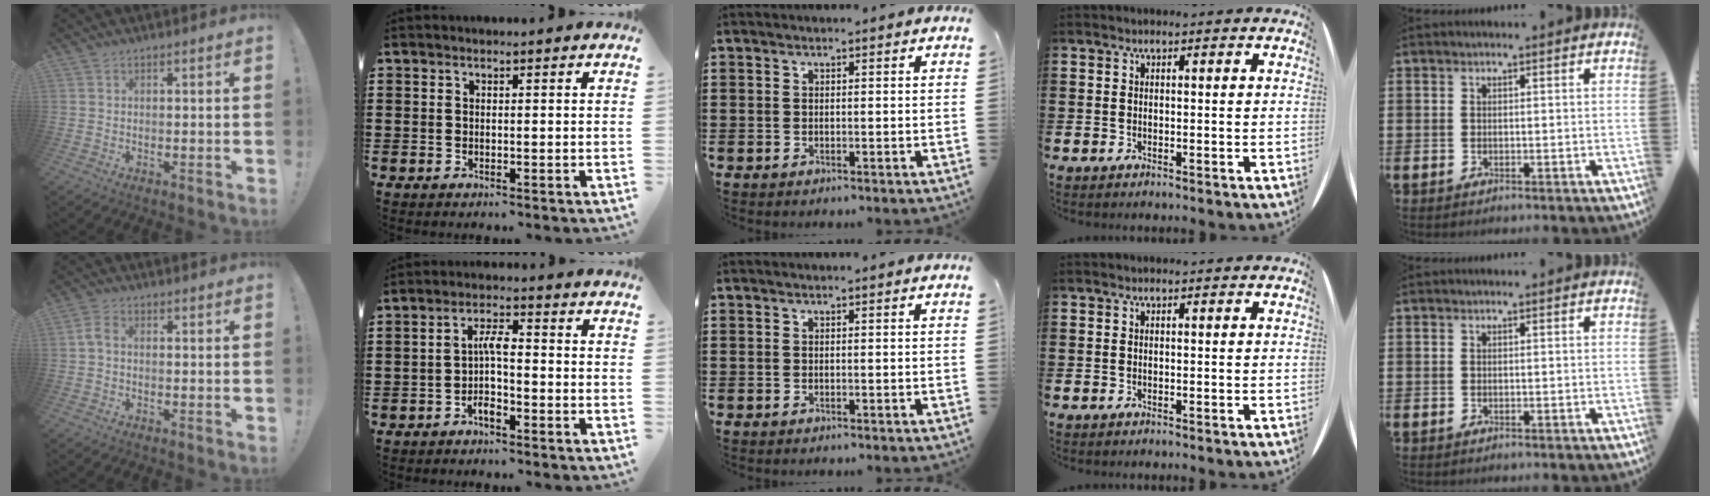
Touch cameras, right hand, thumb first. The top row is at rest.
{"thumb": {"total": 3.0, "force": [-0.2, 1.7, 2.5], "torque": [-0.053, 0.006, -0.002]}, "index": {"total": 4.1, "force": [-1.2, 1.2, 3.7], "torque": [-0.076, 0.006, -0.025]}}